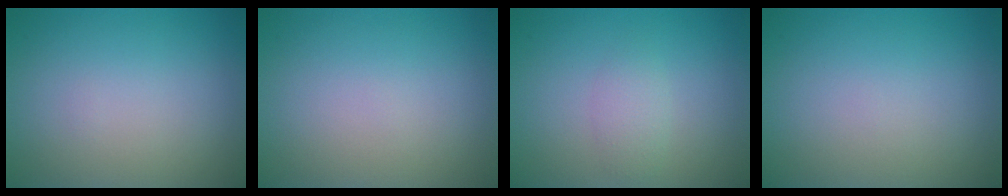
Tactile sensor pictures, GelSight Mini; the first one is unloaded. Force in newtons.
{"total": 0.0}
{"total": 1.5, "press": 1.5, "slide": 0.0}
{"total": 0.0}